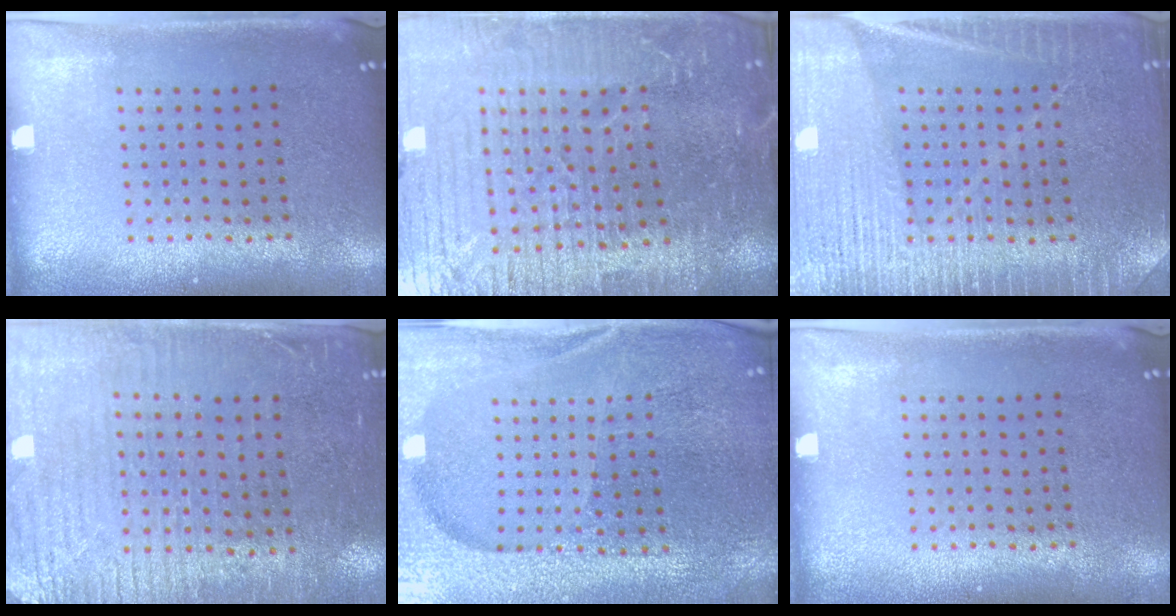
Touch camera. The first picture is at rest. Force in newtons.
{"total": 6.3, "press": 5.7, "slide": 2.9}
{"total": 3.7, "press": 3.7, "slide": 0.6}
{"total": 3.4, "press": 3.0, "slide": 1.5}
{"total": 4.5, "press": 4.4, "slide": 1.3}
{"total": 0.0}